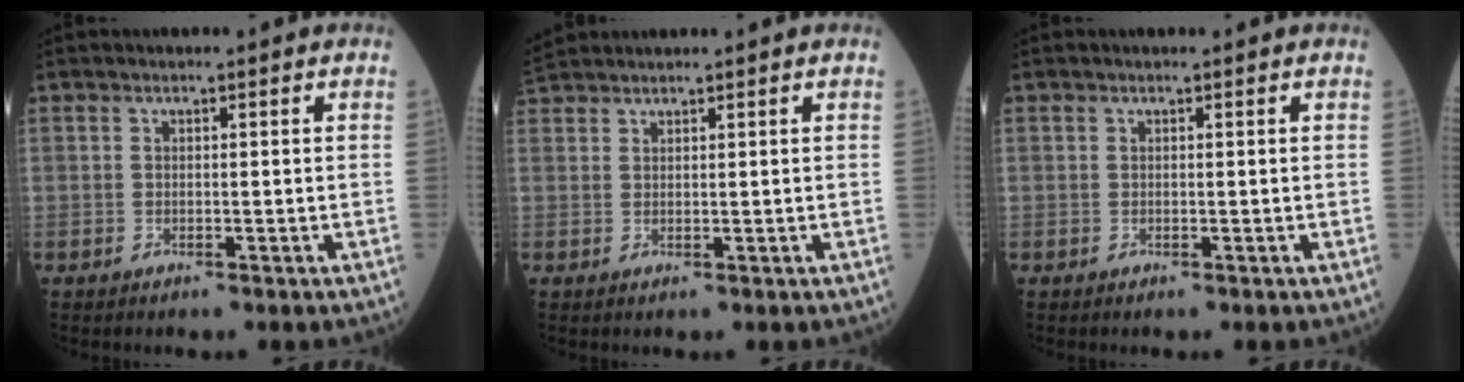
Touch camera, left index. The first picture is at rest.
{"total": 2.2, "force": [2.2, 0.0, 0.1], "torque": [-0.014, 0.020, 0.049]}
{"total": 0.0}